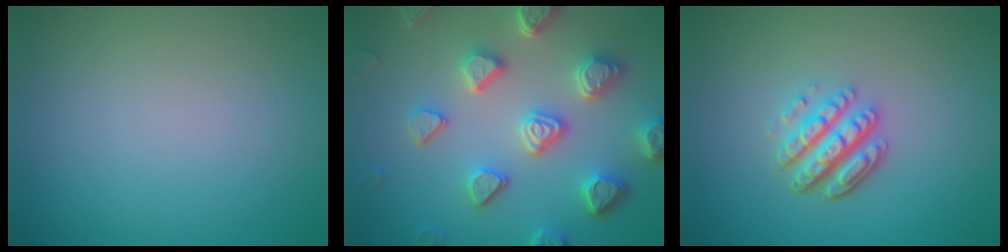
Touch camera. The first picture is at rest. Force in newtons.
{"total": 6.3, "press": 5.2, "slide": 3.5}
{"total": 4.4, "press": 3.3, "slide": 2.9}